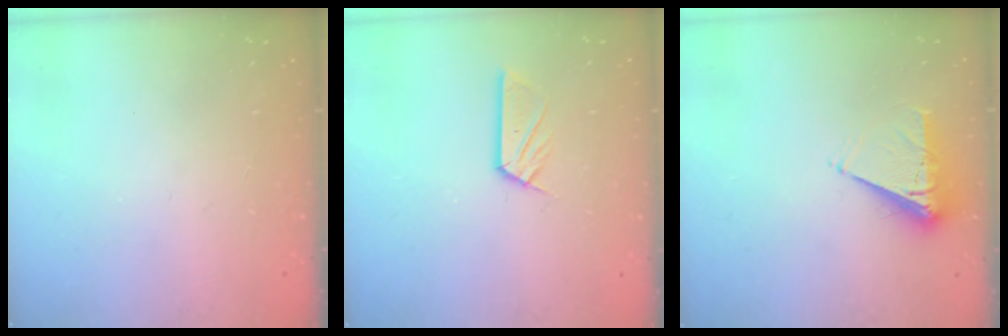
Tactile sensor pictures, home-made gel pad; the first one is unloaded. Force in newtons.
{"total": 5.8, "press": 5.8, "slide": 0.2}
{"total": 8.0, "press": 8.0, "slide": 0.5}